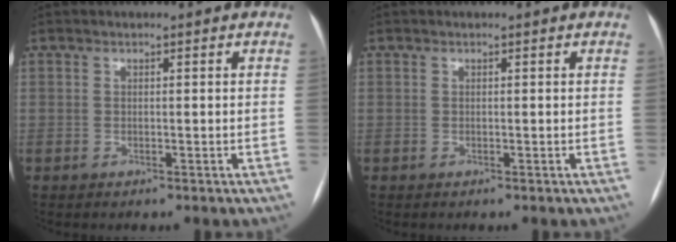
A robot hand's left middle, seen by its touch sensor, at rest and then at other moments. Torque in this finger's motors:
{"motor_torque": [0.00, 0.00, 0.00, 0.00]}